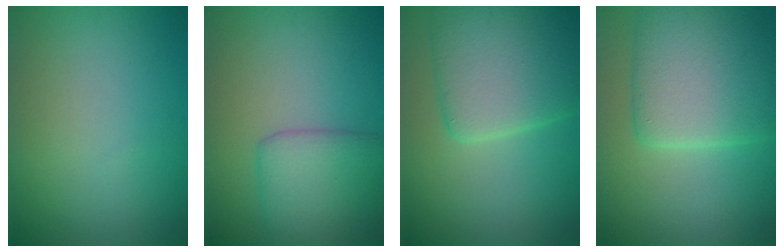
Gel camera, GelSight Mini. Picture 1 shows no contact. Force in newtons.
{"total": 4.3, "press": 4.3, "slide": 0.2}
{"total": 7.2, "press": 7.2, "slide": 0.4}
{"total": 8.1, "press": 8.1, "slide": 0.4}